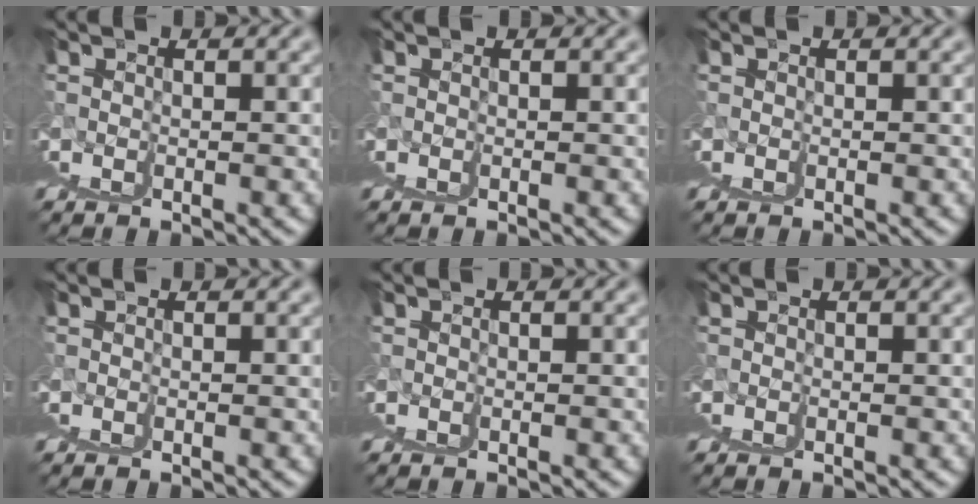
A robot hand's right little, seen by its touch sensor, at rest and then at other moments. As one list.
[{"total": 0.0}, {"total": 0.0}, {"total": 0.0}, {"total": 0.0}, {"total": 0.0}]